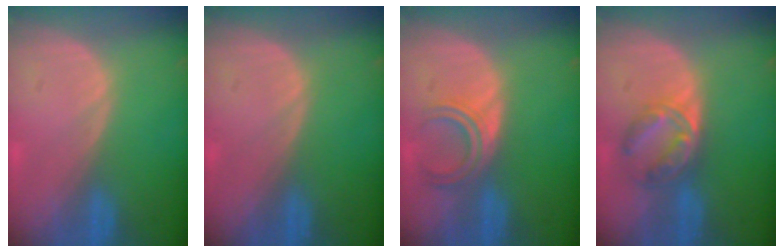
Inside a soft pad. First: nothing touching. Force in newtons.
{"total": 0.0}
{"total": 4.4, "press": 4.1, "slide": 1.6}
{"total": 6.2, "press": 5.7, "slide": 2.5}